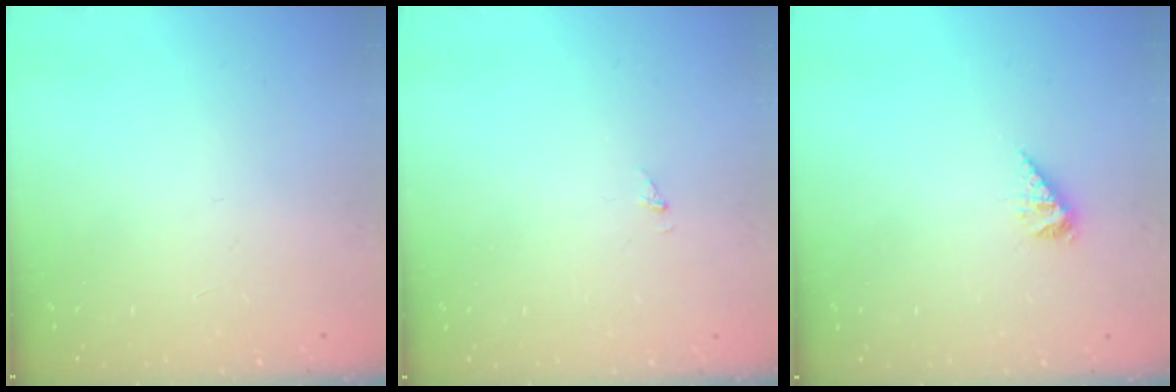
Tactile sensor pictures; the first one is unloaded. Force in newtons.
{"total": 0.7, "press": 0.7, "slide": 0.0}
{"total": 2.8, "press": 2.8, "slide": 0.5}